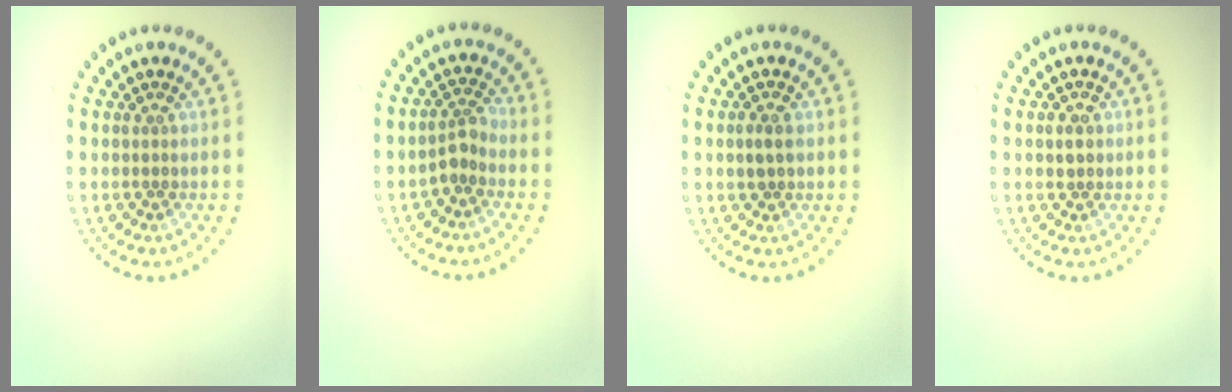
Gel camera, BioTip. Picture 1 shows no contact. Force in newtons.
{"total": 1.9, "press": 1.4, "slide": 1.3}
{"total": 1.5, "press": 1.5, "slide": 0.1}
{"total": 1.0, "press": 1.0, "slide": 0.1}